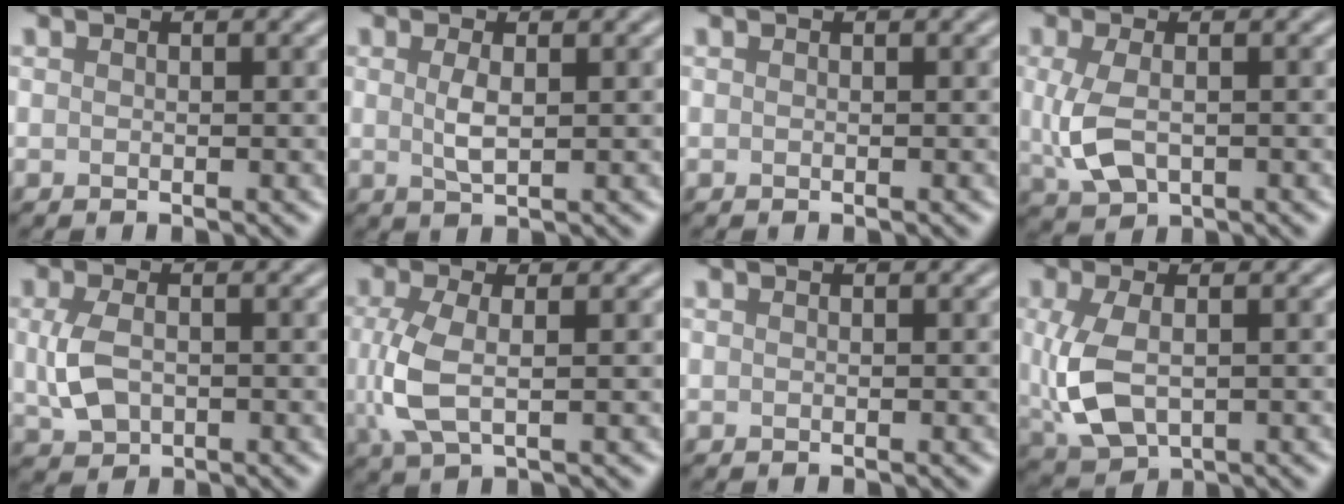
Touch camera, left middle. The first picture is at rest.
{"total": 1.9, "force": [0.4, 0.6, 1.8], "torque": [-0.040, -0.001, 0.009]}
{"total": 0.0}
{"total": 3.7, "force": [0.0, 2.1, 3.1], "torque": [-0.078, -0.002, 0.003]}
{"total": 3.6, "force": [0.0, 2.4, 2.7], "torque": [-0.066, -0.001, 0.002]}
{"total": 4.2, "force": [0.1, 1.8, 3.8], "torque": [-0.097, -0.003, 0.000]}
{"total": 0.0}
{"total": 5.5, "force": [0.0, 3.2, 4.5], "torque": [-0.113, -0.007, 0.006]}